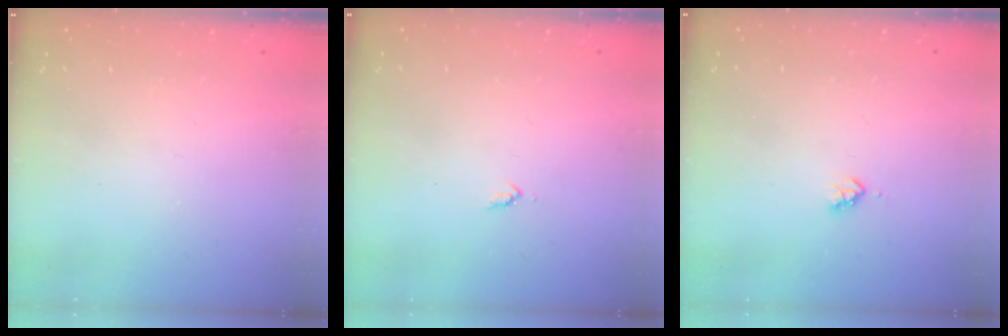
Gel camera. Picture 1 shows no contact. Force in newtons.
{"total": 3.5, "press": 3.4, "slide": 0.5}
{"total": 2.3, "press": 2.3, "slide": 0.4}